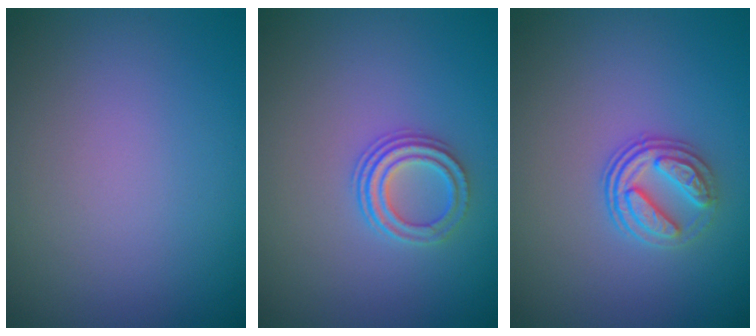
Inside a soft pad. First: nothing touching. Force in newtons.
{"total": 2.5, "press": 2.1, "slide": 1.4}
{"total": 3.0, "press": 2.6, "slide": 1.6}